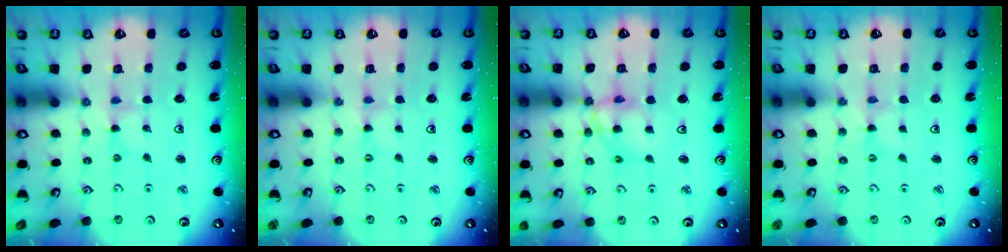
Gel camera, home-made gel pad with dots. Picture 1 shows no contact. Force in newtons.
{"total": 0.0}
{"total": 10.8, "press": 10.8, "slide": 0.9}
{"total": 0.0}